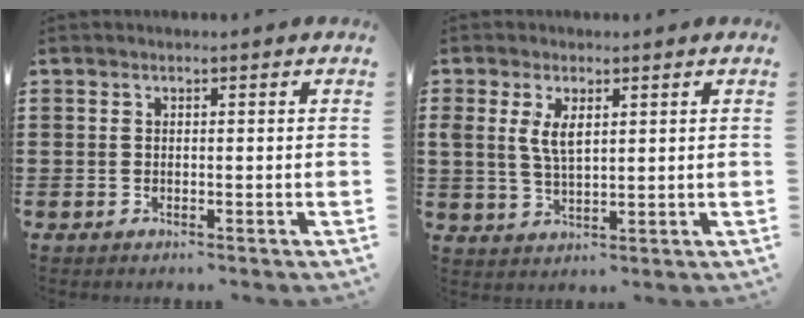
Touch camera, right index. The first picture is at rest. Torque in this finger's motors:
{"motor_torque": [0.37, 0.19, 0.16, 0.14]}